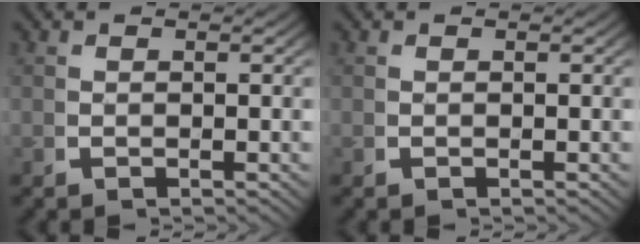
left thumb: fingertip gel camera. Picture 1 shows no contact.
{"total": 0.0}